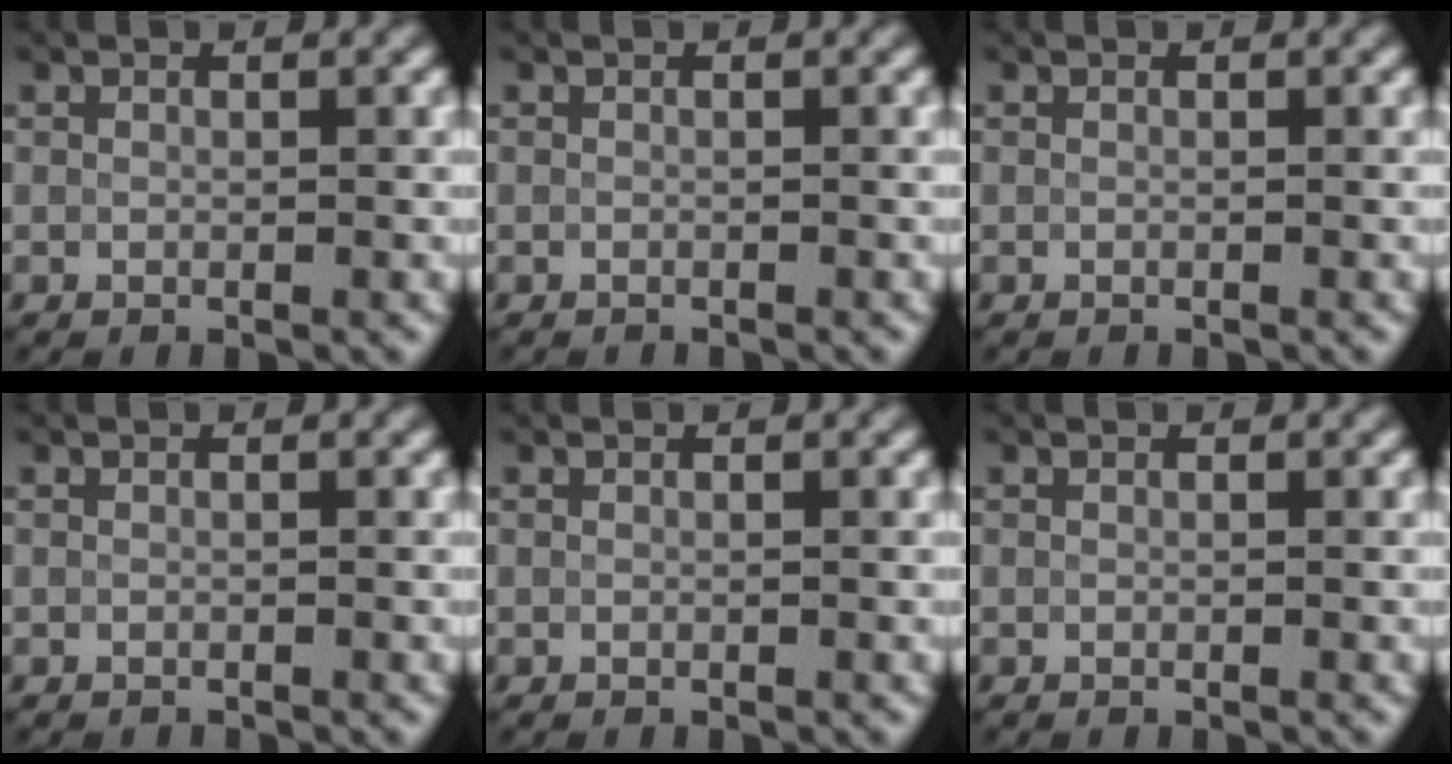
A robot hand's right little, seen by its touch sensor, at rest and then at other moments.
{"total": 0.5, "force": [-0.5, 0.1, 0.1], "torque": [0.003, -0.003, -0.009]}
{"total": 0.0}
{"total": 0.0}
{"total": 0.0}
{"total": 0.0}